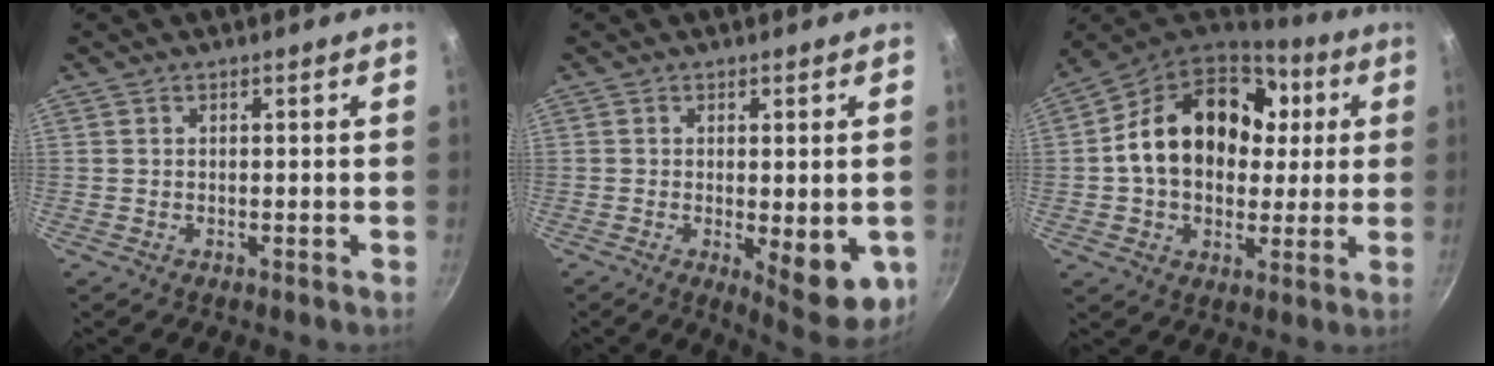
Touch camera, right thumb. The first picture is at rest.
{"total": 10.3, "force": [-1.9, 3.6, 9.4], "torque": [-0.104, -0.009, -0.015]}
{"total": 22.2, "force": [3.6, 16.4, 14.5], "torque": [-0.221, 0.024, 0.051]}